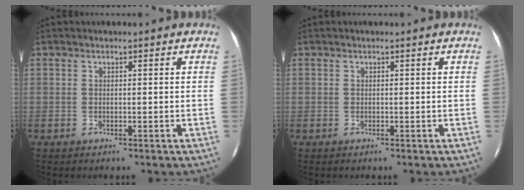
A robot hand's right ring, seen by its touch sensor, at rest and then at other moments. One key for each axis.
{"total": 0.0}